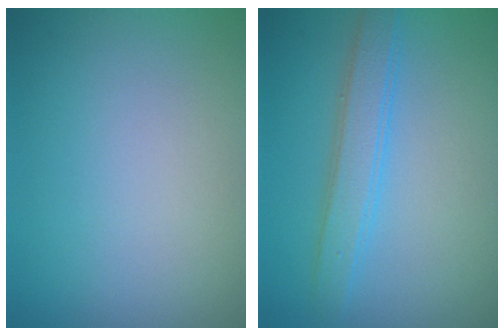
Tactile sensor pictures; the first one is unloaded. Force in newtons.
{"total": 3.0, "press": 3.0, "slide": 0.0}